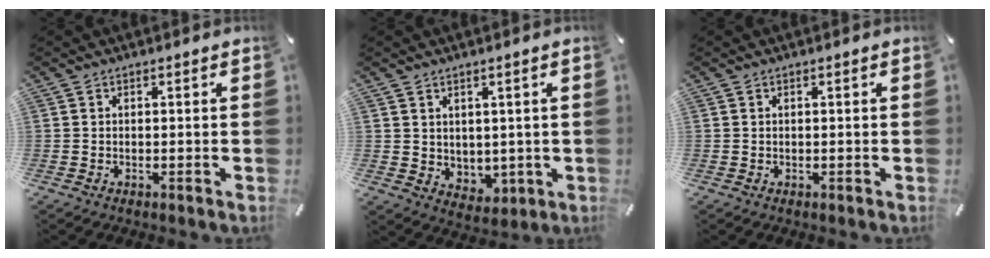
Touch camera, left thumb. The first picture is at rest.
{"total": 4.7, "force": [3.1, 3.5, -0.2], "torque": [0.012, -0.025, 0.058]}
{"total": 0.0}